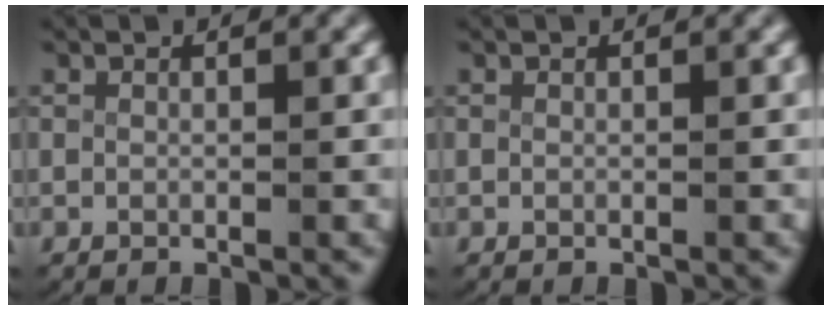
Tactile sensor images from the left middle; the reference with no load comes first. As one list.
[{"total": 0.0}]